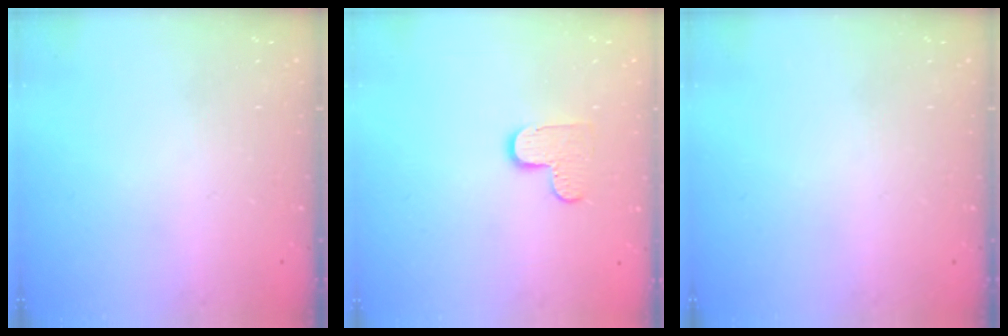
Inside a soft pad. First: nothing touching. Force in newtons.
{"total": 6.8, "press": 6.8, "slide": 0.2}
{"total": 0.0}